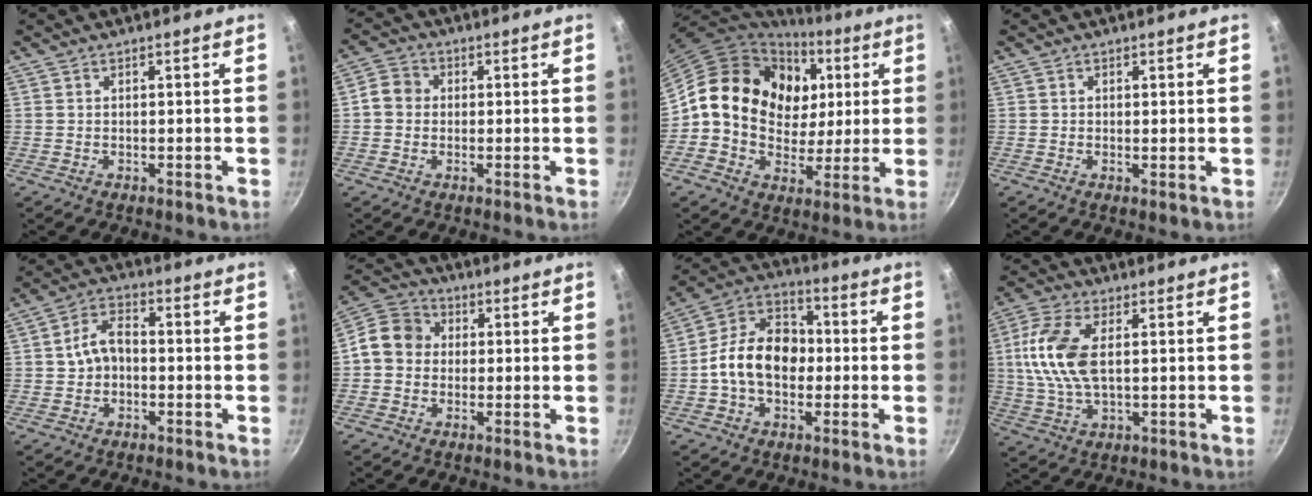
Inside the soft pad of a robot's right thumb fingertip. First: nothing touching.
{"total": 4.4, "force": [0.0, 3.9, 1.9], "torque": [-0.019, 0.009, -0.015]}
{"total": 20.4, "force": [5.5, 16.3, 10.9], "torque": [-0.159, 0.002, 0.090]}
{"total": 0.7, "force": [0.2, 0.4, 0.6], "torque": [-0.010, -0.006, 0.000]}
{"total": 6.6, "force": [-0.5, 4.8, 4.6], "torque": [-0.064, 0.028, -0.015]}
{"total": 8.7, "force": [0.0, 7.7, 4.2], "torque": [-0.049, 0.022, -0.025]}
{"total": 14.6, "force": [-1.2, 10.6, 10.0], "torque": [-0.131, 0.040, -0.041]}
{"total": 12.2, "force": [1.7, 6.1, 10.4], "torque": [-0.214, 0.008, 0.027]}